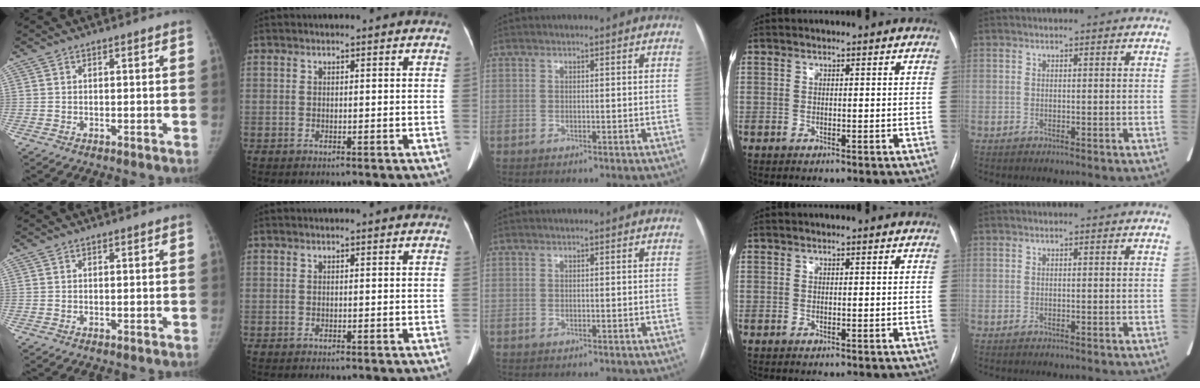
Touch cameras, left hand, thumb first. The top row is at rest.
{}